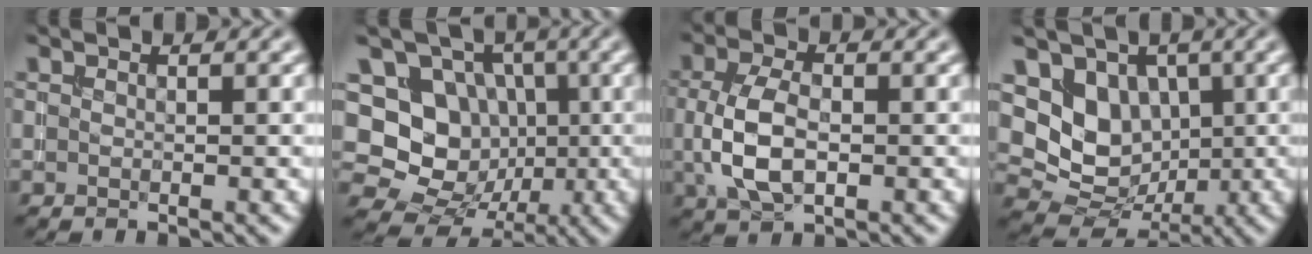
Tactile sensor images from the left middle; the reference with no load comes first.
{"total": 12.8, "force": [0.8, 11.7, 4.9], "torque": [-0.127, 0.033, 0.000]}
{"total": 5.2, "force": [-0.3, 3.0, 4.2], "torque": [-0.098, -0.004, -0.007]}
{"total": 7.8, "force": [1.3, 6.5, 4.1], "torque": [-0.055, -0.005, 0.008]}